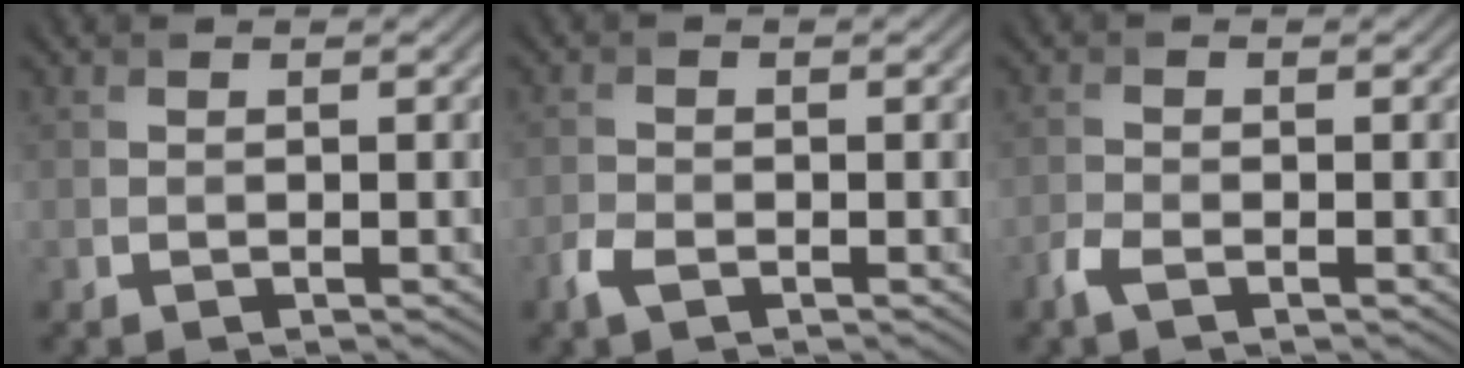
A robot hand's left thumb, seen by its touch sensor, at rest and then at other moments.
{"total": 2.2, "force": [-1.4, 1.0, 1.4], "torque": [-0.035, -0.003, -0.034]}
{"total": 2.0, "force": [-1.3, 0.6, 1.3], "torque": [-0.036, -0.003, -0.034]}